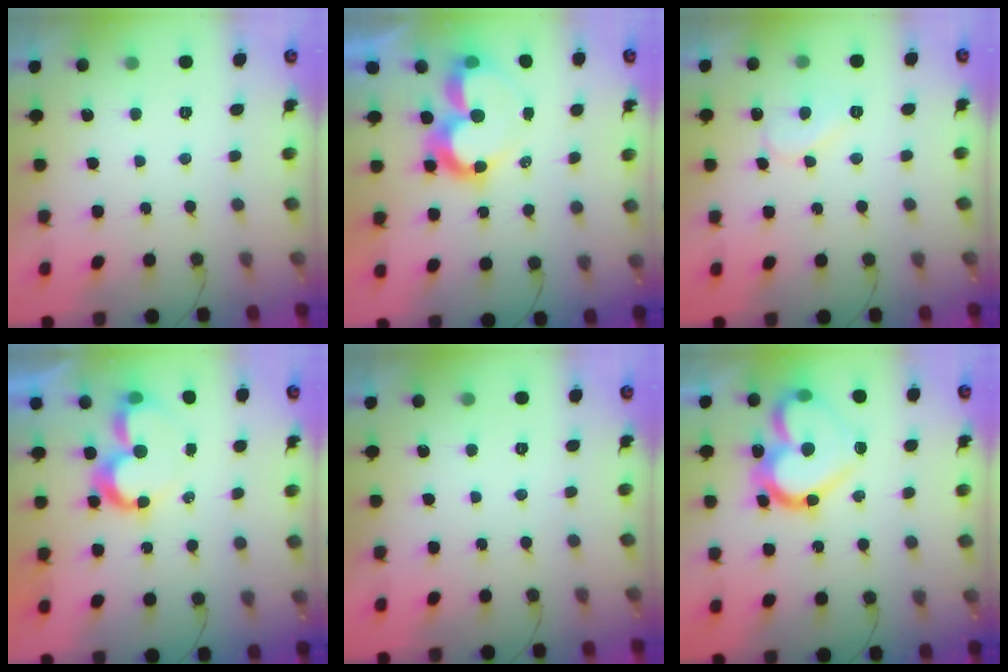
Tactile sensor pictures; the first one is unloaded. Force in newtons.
{"total": 10.0, "press": 10.0, "slide": 0.8}
{"total": 8.0, "press": 8.0, "slide": 0.4}
{"total": 9.0, "press": 9.0, "slide": 0.3}
{"total": 0.0}
{"total": 19.0, "press": 19.0, "slide": 1.6}